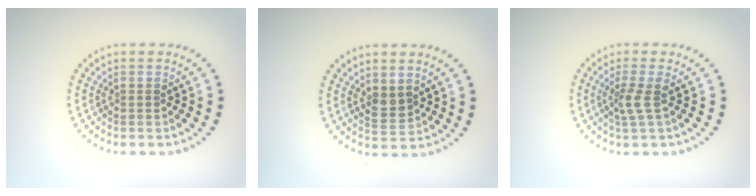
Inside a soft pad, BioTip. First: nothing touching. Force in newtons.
{"total": 1.6, "press": 1.5, "slide": 0.7}
{"total": 1.9, "press": 1.4, "slide": 1.3}